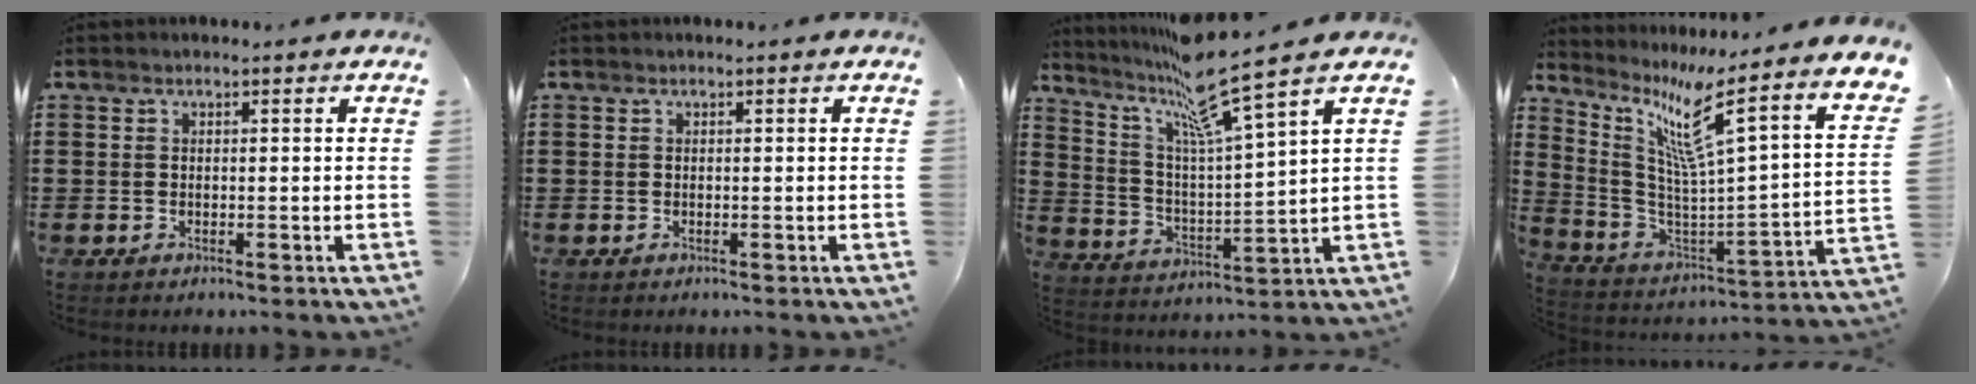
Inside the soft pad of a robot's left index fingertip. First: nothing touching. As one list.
[{"total": 0.0}, {"total": 11.3, "force": [8.9, 0.0, 7.1], "torque": [-0.157, -0.040, 0.145]}, {"total": 10.1, "force": [5.4, 0.5, 8.5], "torque": [-0.172, -0.052, 0.066]}]